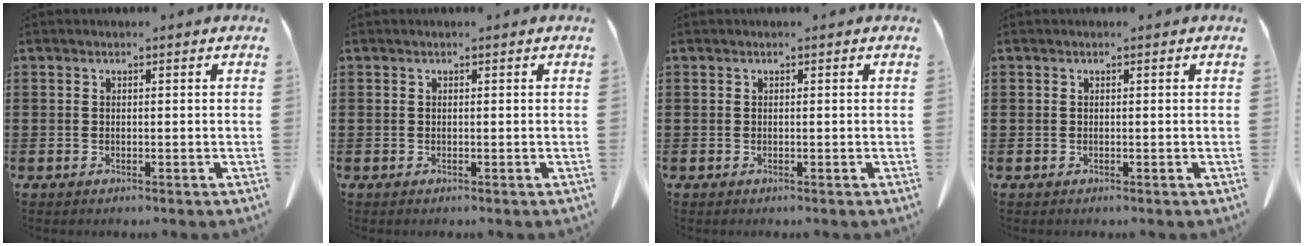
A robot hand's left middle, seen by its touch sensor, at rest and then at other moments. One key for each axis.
{"total": 0.0}
{"total": 0.0}
{"total": 0.0}